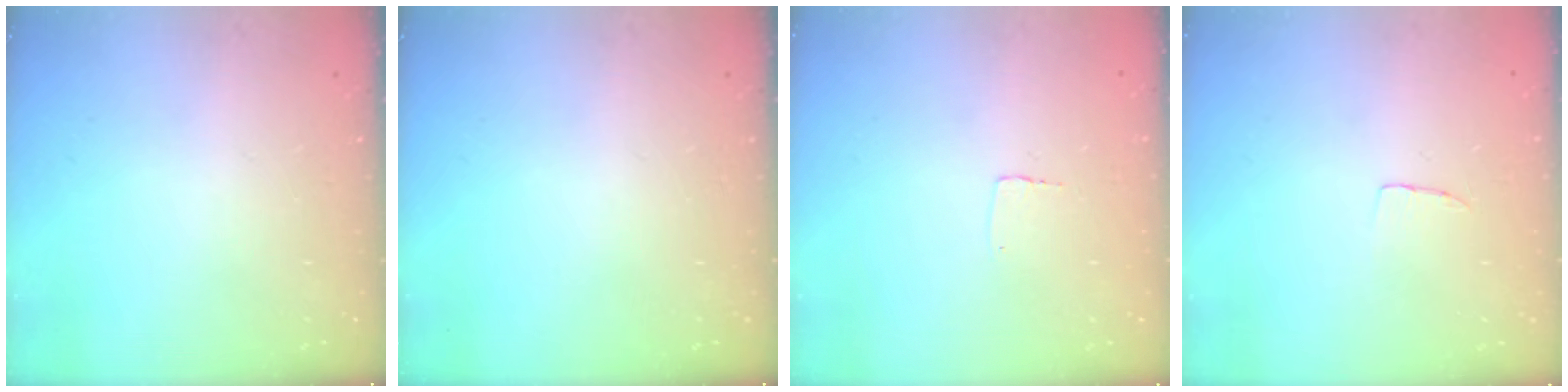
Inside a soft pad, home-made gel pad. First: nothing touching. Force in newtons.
{"total": 0.0}
{"total": 2.3, "press": 2.3, "slide": 0.1}
{"total": 3.1, "press": 3.1, "slide": 0.1}